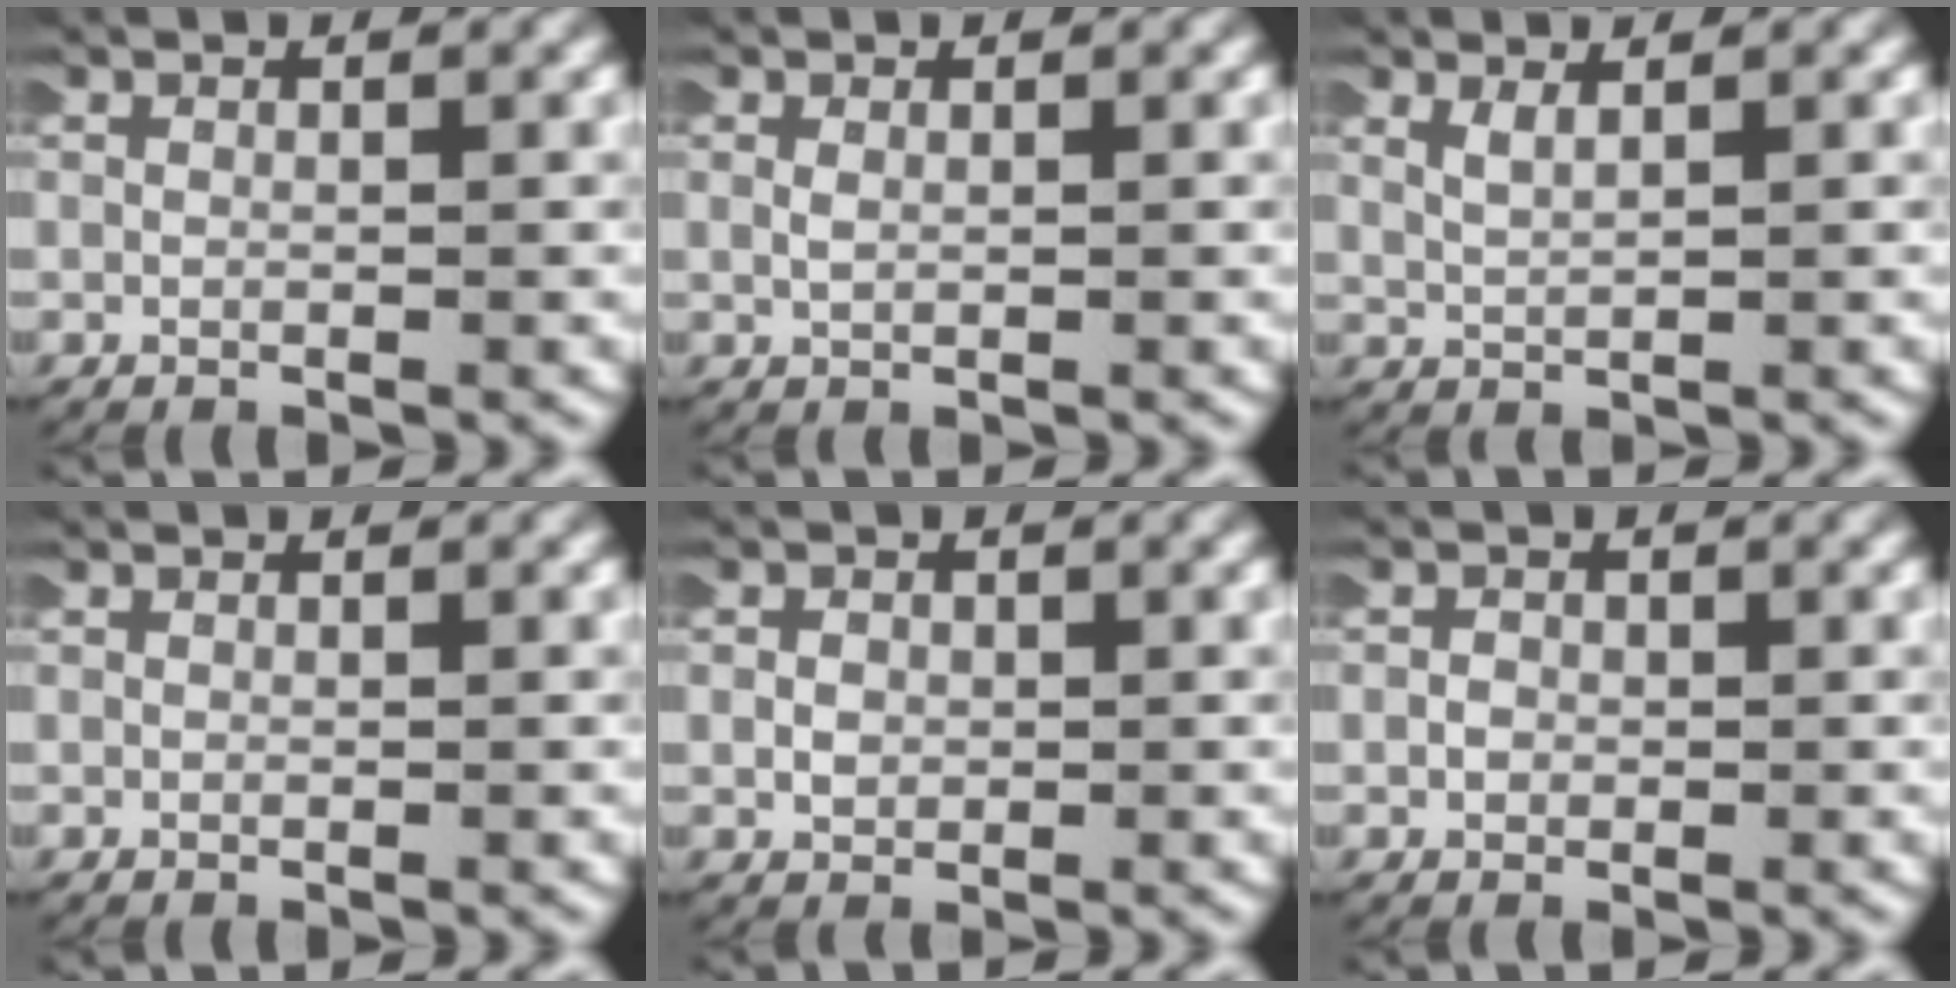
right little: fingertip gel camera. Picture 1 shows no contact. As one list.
[{"total": 0.6, "force": [0.3, 0.2, 0.5], "torque": [-0.014, 0.000, 0.008]}, {"total": 1.2, "force": [0.9, 0.3, 0.8], "torque": [-0.018, -0.001, 0.021]}, {"total": 0.0}, {"total": 0.9, "force": [-0.1, 0.7, 0.4], "torque": [-0.015, 0.005, -0.003]}, {"total": 0.7, "force": [-0.2, 0.6, 0.2], "torque": [-0.010, 0.003, -0.007]}]